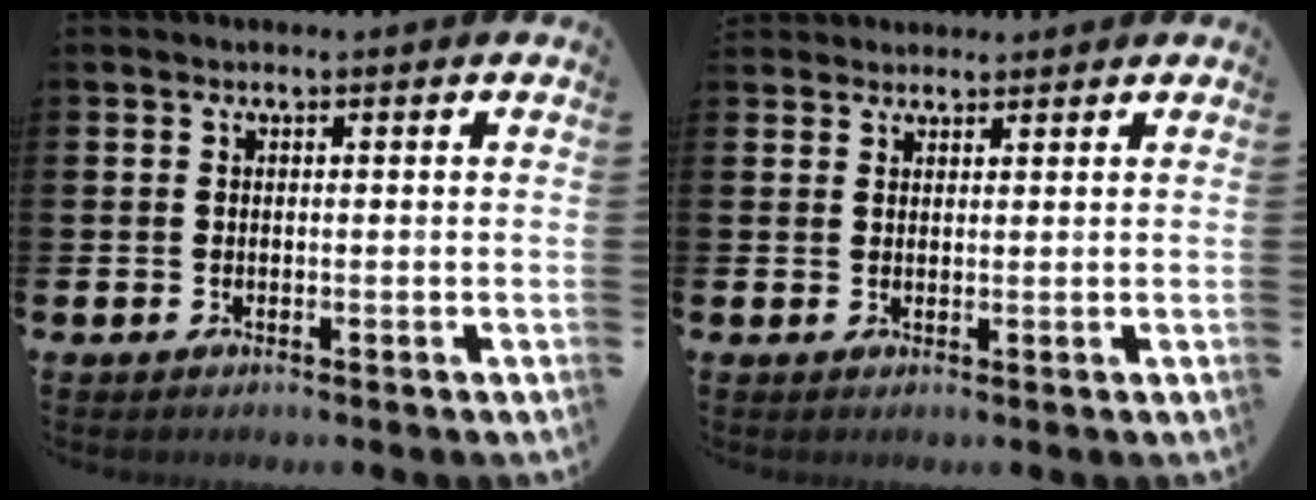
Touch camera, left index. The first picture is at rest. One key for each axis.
{"total": 2.1, "fx": 2.0, "fy": 0.6, "fz": -0.1, "tx": 0.011, "ty": -0.008, "tz": 0.035}